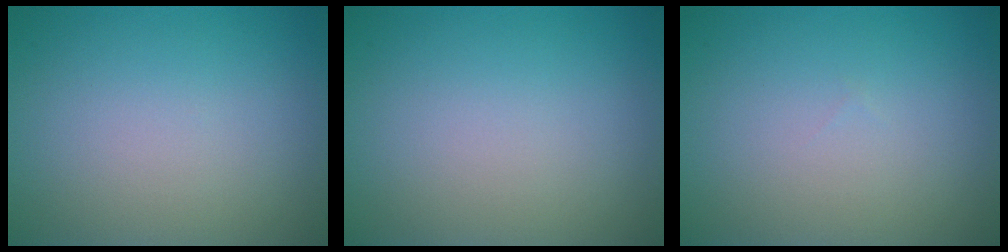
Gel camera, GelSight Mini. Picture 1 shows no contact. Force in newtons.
{"total": 0.0}
{"total": 0.0}